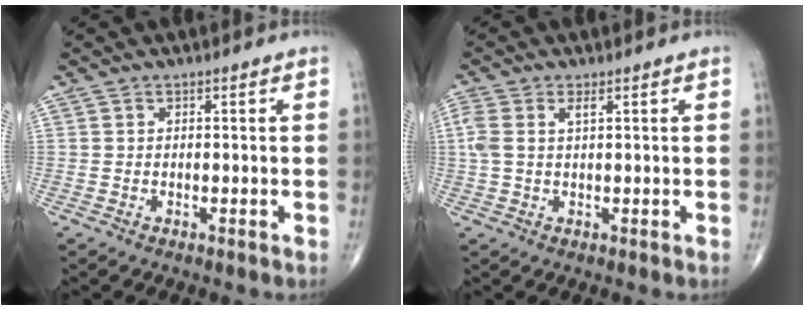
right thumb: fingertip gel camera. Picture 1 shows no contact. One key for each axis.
{"total": 4.5, "fx": 1.4, "fy": 2.0, "fz": 3.8, "tx": -0.111, "ty": 0.018, "tz": 0.034}